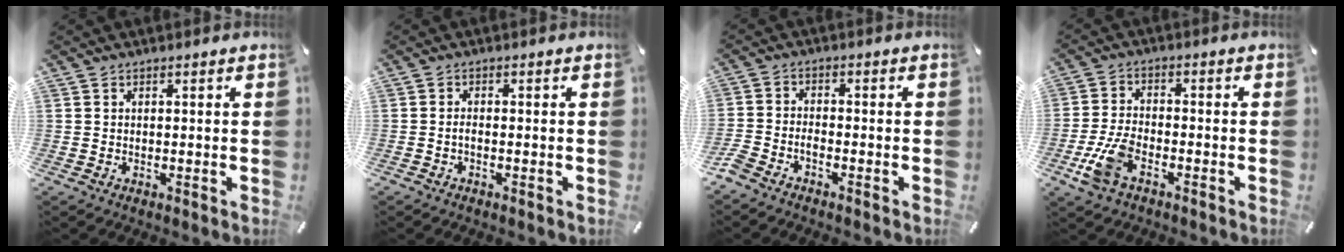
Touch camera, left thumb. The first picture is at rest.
{"total": 1.1, "force": [-0.7, 0.4, 0.8], "torque": [-0.019, -0.001, -0.013]}
{"total": 3.3, "force": [-2.8, 1.3, 1.2], "torque": [-0.040, 0.004, -0.057]}
{"total": 7.7, "force": [-3.6, 3.9, 5.5], "torque": [-0.131, -0.001, -0.068]}